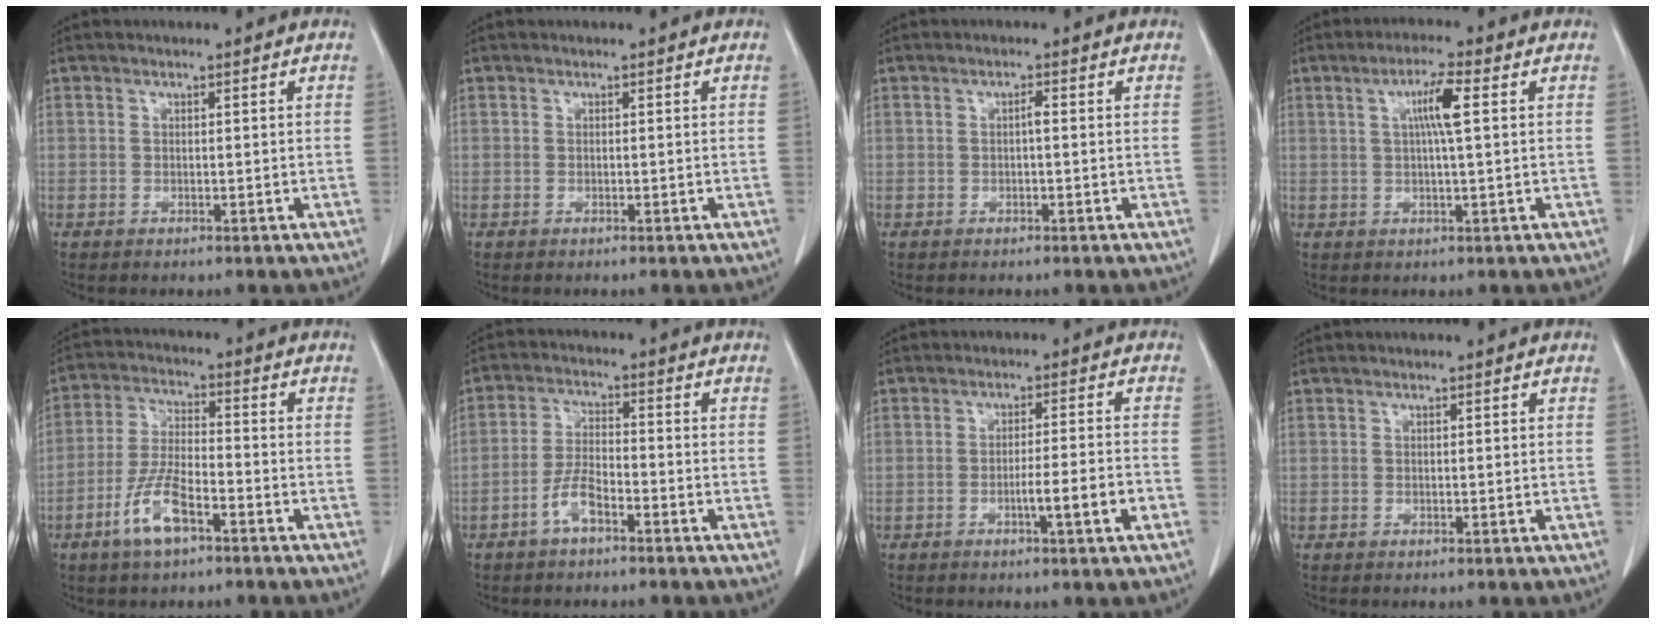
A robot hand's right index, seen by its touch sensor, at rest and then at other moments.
{"total": 0.0}
{"total": 0.9, "force": [-0.1, 0.2, 0.9], "torque": [-0.015, 0.002, -0.001]}
{"total": 5.1, "force": [1.2, -0.1, 5.0], "torque": [-0.089, 0.004, 0.021]}
{"total": 8.2, "force": [-4.4, 2.2, 6.5], "torque": [-0.139, -0.003, -0.086]}
{"total": 4.7, "force": [-2.9, 1.3, 3.4], "torque": [-0.074, 0.008, -0.056]}
{"total": 5.5, "force": [-2.2, -0.3, 5.1], "torque": [-0.071, -0.002, -0.031]}
{"total": 0.0}